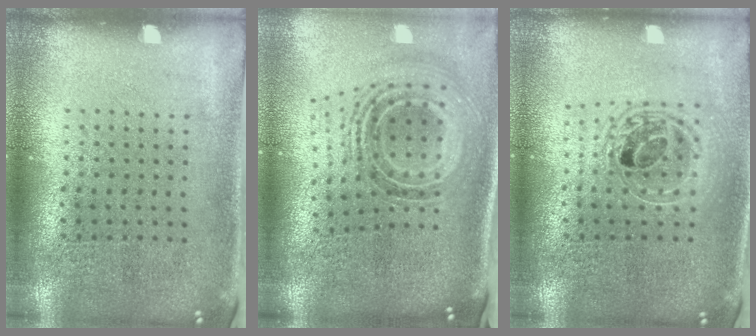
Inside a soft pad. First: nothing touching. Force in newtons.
{"total": 1.7, "press": 1.3, "slide": 1.0}
{"total": 1.7, "press": 1.4, "slide": 1.0}